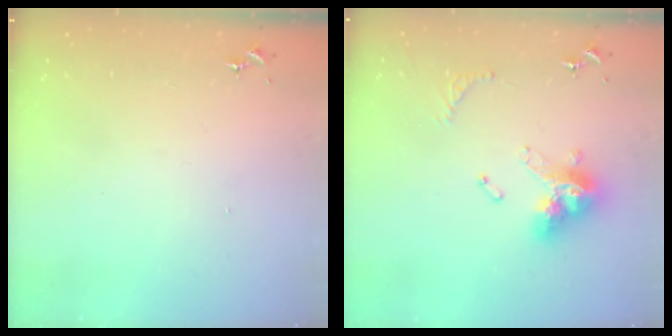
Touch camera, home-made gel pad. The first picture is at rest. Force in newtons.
{"total": 15.8, "press": 15.7, "slide": 1.5}